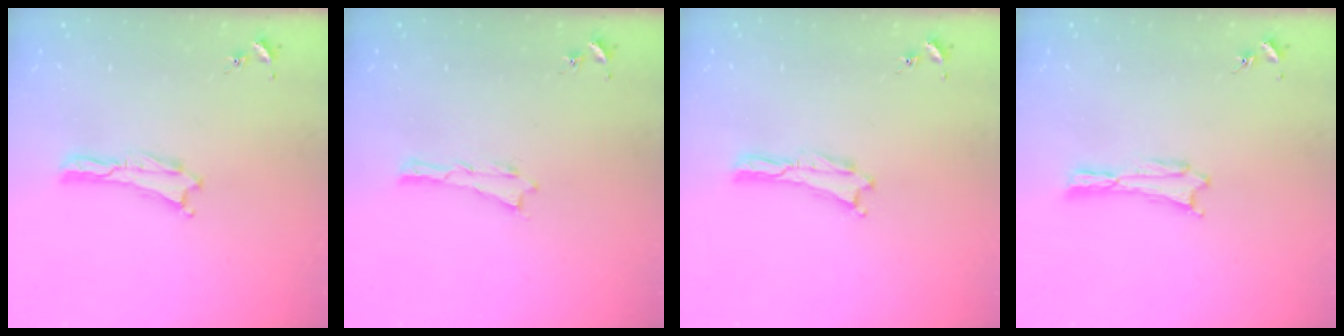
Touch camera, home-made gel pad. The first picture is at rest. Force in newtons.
{"total": 0.0}
{"total": 0.0}
{"total": 0.7, "press": 0.7, "slide": 0.1}